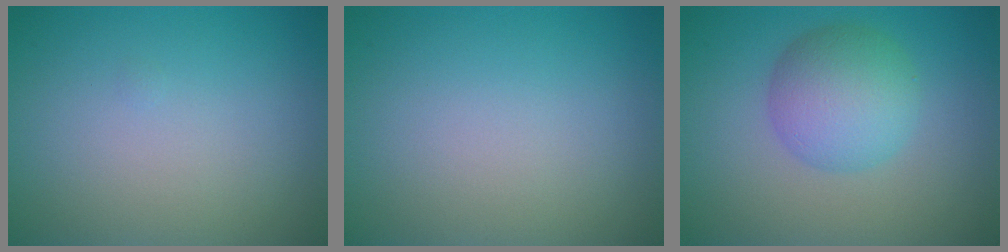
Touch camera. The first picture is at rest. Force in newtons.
{"total": 0.0}
{"total": 5.0, "press": 5.0, "slide": 0.2}